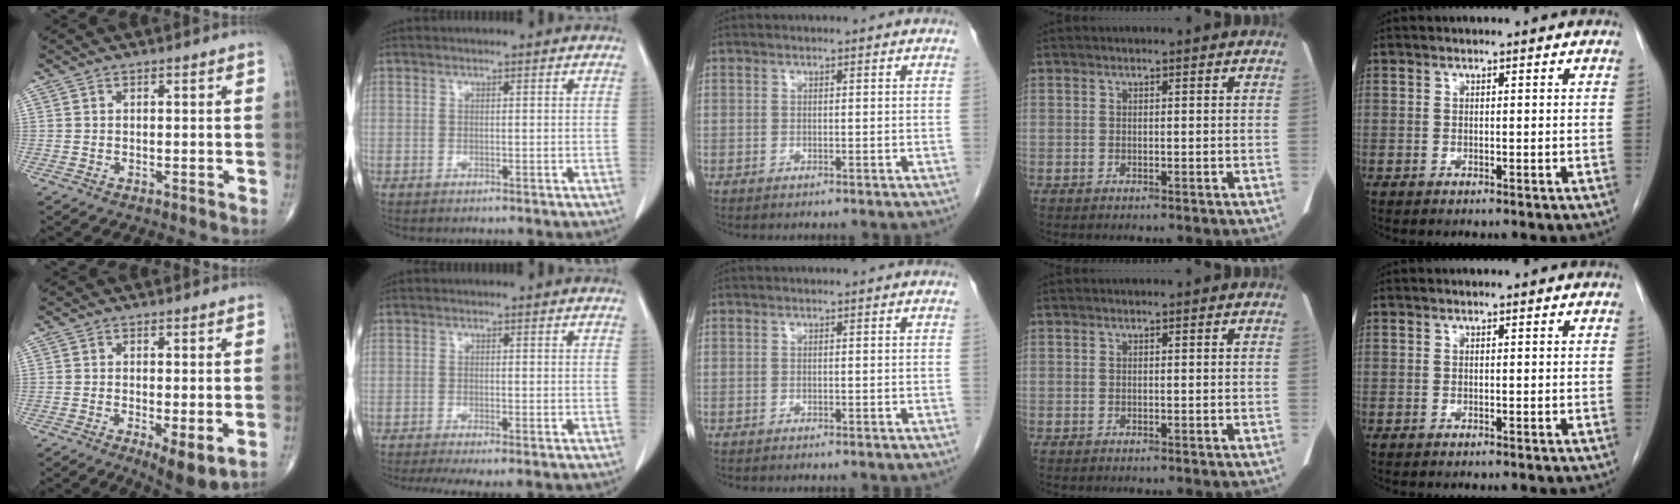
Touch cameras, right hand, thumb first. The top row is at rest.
{"thumb": {"total": 6.4, "force": [-1.7, 2.1, 5.9], "torque": [-0.096, -0.021, -0.024]}, "index": {"total": 4.9, "force": [-3.6, 0.8, 3.3], "torque": [-0.053, -0.013, -0.057]}}